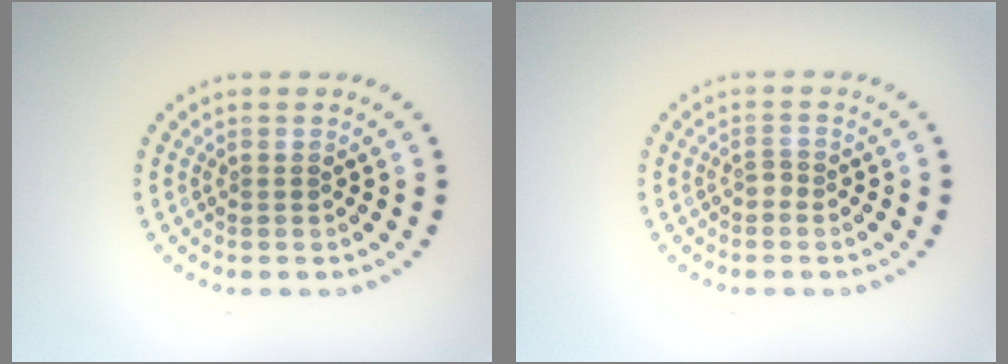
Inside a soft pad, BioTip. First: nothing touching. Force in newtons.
{"total": 0.9, "press": 0.6, "slide": 0.7}